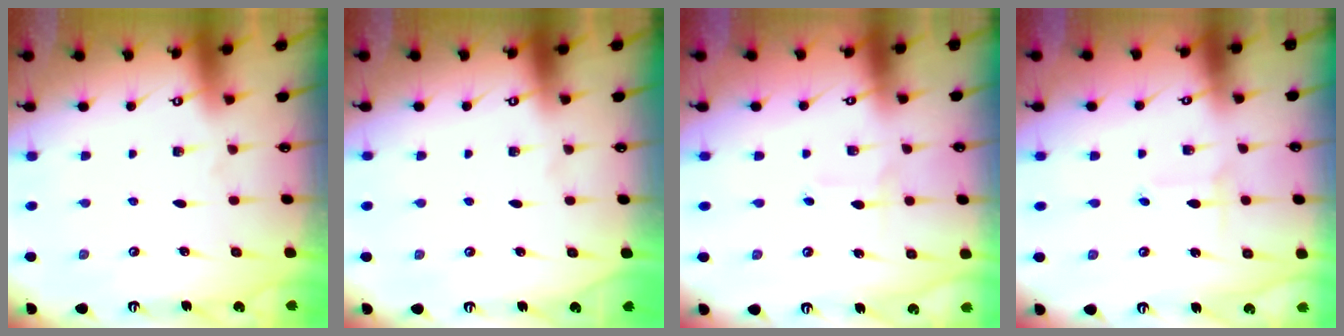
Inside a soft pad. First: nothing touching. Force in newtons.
{"total": 0.0}
{"total": 1.6, "press": 1.5, "slide": 0.5}
{"total": 1.8, "press": 1.8, "slide": 0.1}